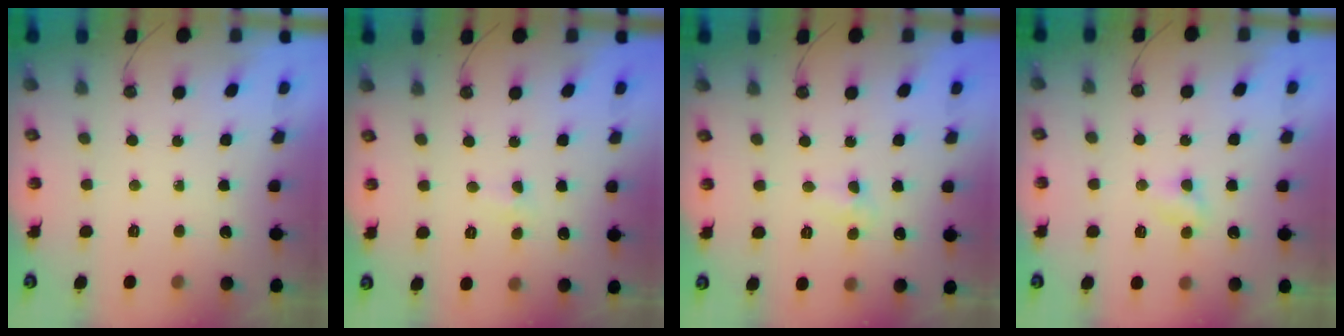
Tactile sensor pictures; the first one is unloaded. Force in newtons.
{"total": 2.1, "press": 2.0, "slide": 0.3}
{"total": 4.6, "press": 4.6, "slide": 0.7}
{"total": 2.9, "press": 2.8, "slide": 0.2}